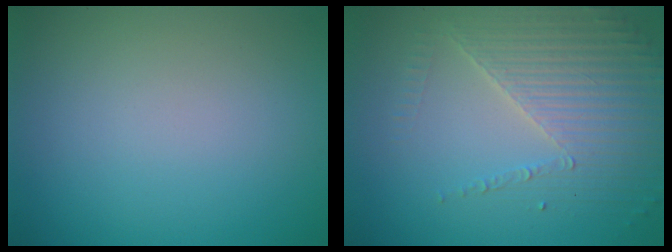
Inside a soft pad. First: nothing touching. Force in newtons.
{"total": 4.1, "press": 3.7, "slide": 1.8}